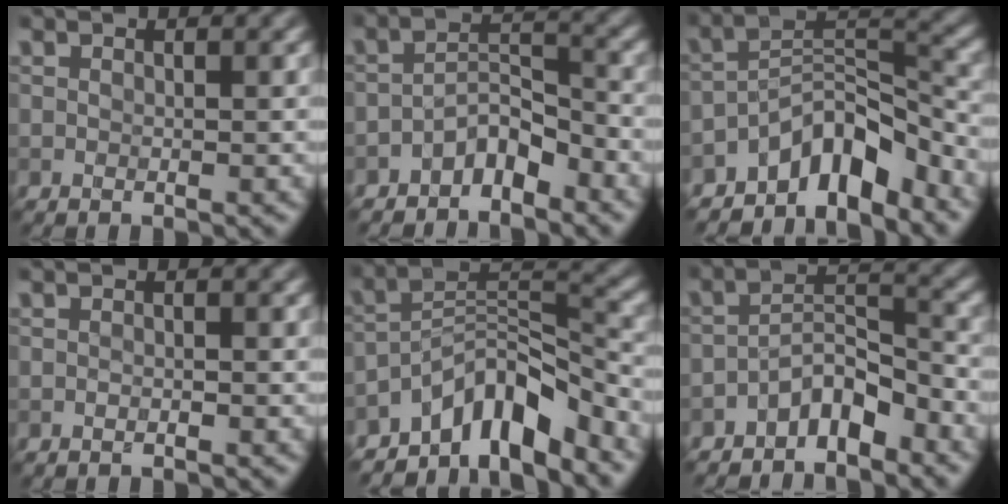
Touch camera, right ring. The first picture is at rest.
{"total": 3.5, "force": [-2.6, 1.3, 1.9], "torque": [-0.030, 0.015, -0.054]}
{"total": 6.7, "force": [-5.2, 2.4, 3.4], "torque": [-0.036, 0.009, -0.100]}
{"total": 0.0}
{"total": 7.5, "force": [-5.7, 2.4, 4.2], "torque": [-0.052, 0.005, -0.111]}
{"total": 4.1, "force": [-3.1, 1.4, 2.4], "torque": [-0.036, 0.015, -0.062]}